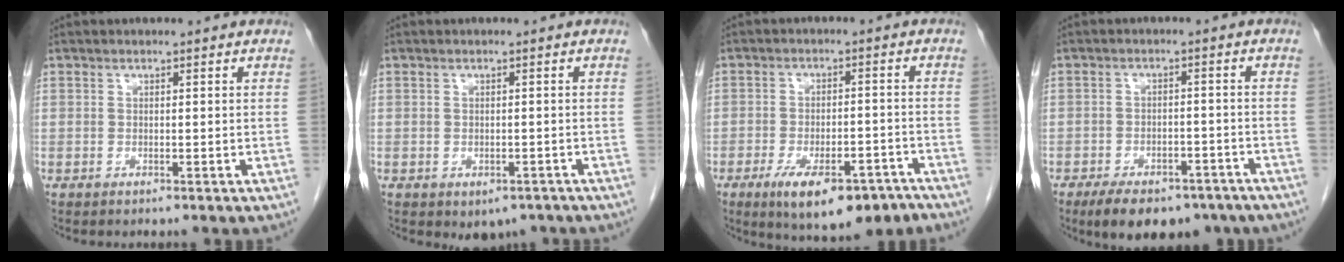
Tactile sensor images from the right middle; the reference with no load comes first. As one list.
[{"total": 3.3, "force": [-2.1, 2.1, 1.3], "torque": [-0.006, 0.002, -0.020]}, {"total": 12.2, "force": [-8.2, 4.5, 7.8], "torque": [-0.109, 0.002, -0.120]}, {"total": 12.3, "force": [-9.0, 5.7, 6.1], "torque": [-0.089, 0.004, -0.127]}]